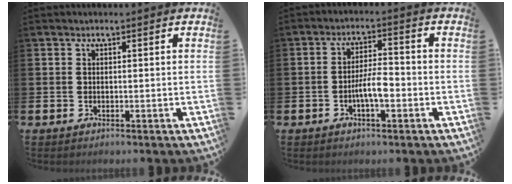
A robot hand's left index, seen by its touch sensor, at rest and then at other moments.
{"total": 4.3, "force": [-1.4, 1.4, 3.9], "torque": [-0.074, 0.012, -0.026]}